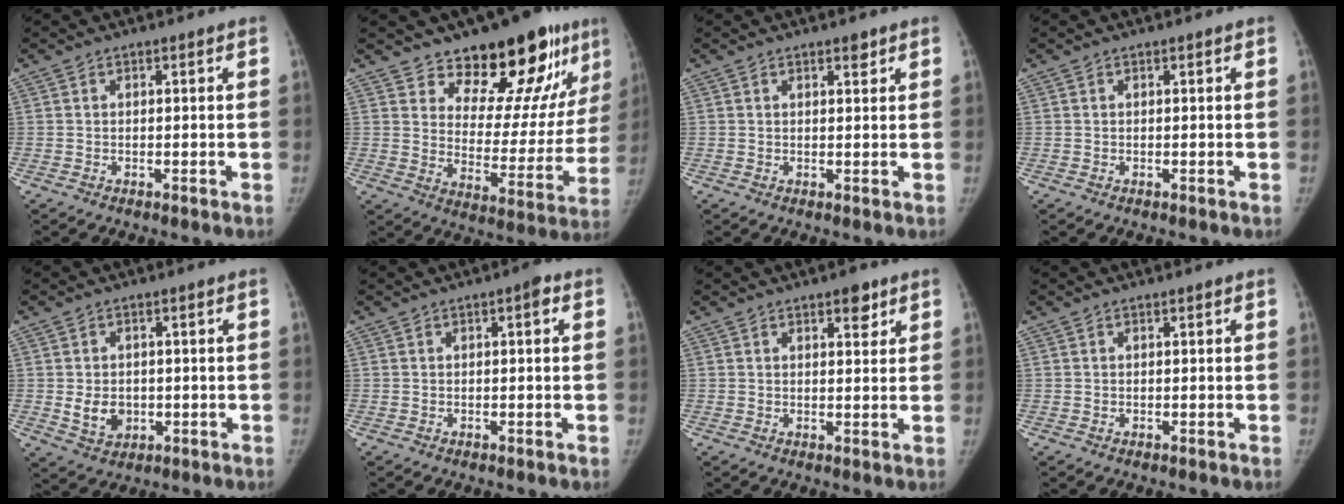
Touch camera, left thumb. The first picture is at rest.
{"total": 19.2, "force": [13.5, 8.4, 10.7], "torque": [-0.088, -0.102, 0.192]}
{"total": 1.2, "force": [0.9, 0.6, 0.6], "torque": [0.002, -0.004, 0.011]}
{"total": 0.0}
{"total": 5.4, "force": [-0.7, 4.4, 3.1], "torque": [-0.033, -0.001, -0.002]}
{"total": 1.5, "force": [0.1, 0.5, 1.4], "torque": [-0.017, 0.008, -0.003]}
{"total": 3.2, "force": [2.0, 1.6, 1.9], "torque": [-0.009, -0.009, 0.026]}
{"total": 0.0}